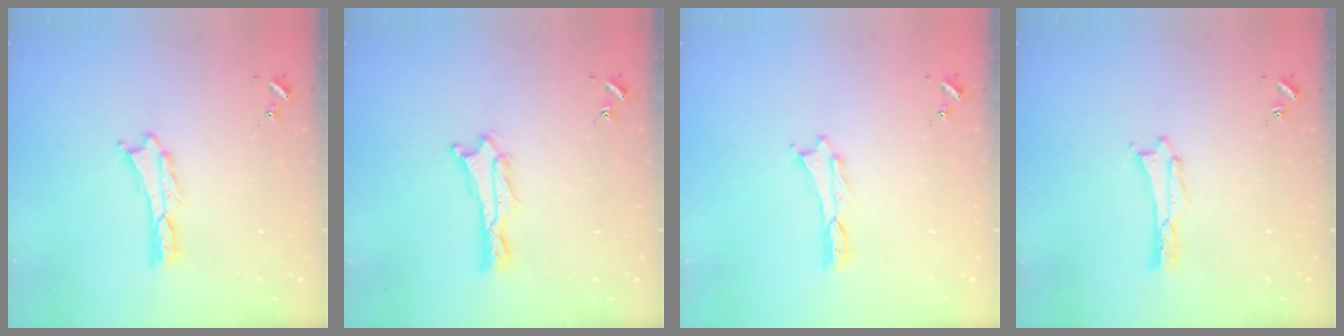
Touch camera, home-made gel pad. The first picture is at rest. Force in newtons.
{"total": 0.9, "press": 0.9, "slide": 0.2}
{"total": 0.0}
{"total": 0.5, "press": 0.5, "slide": 0.2}